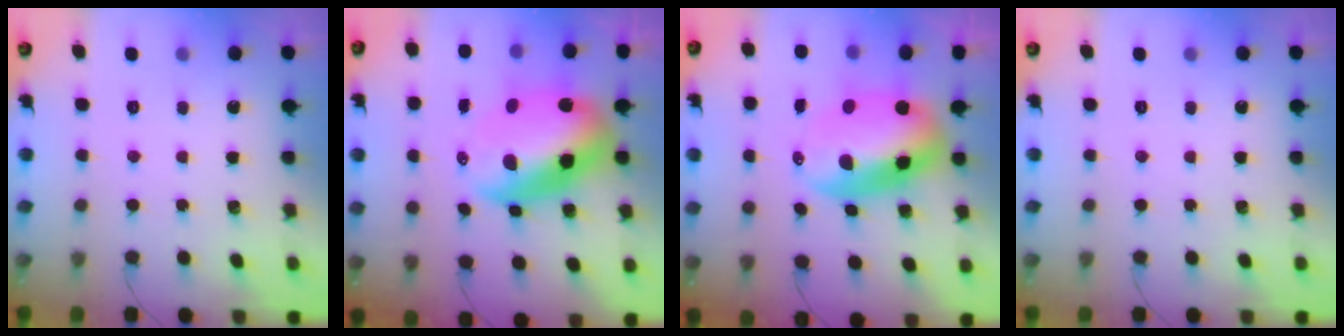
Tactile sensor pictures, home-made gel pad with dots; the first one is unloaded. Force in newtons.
{"total": 16.2, "press": 15.9, "slide": 3.1}
{"total": 12.1, "press": 11.7, "slide": 3.0}
{"total": 0.0}